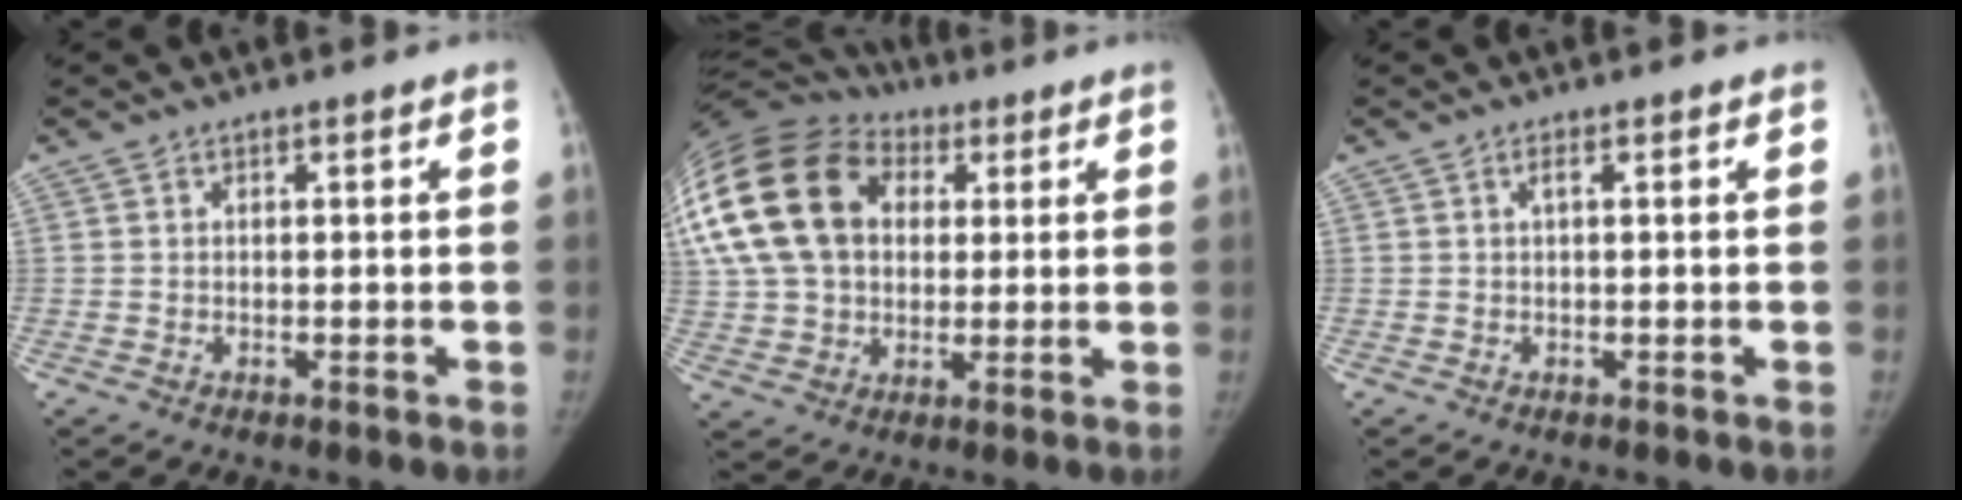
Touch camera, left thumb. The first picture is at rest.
{"total": 27.7, "force": [6.7, 20.3, 17.6], "torque": [-0.397, 0.061, 0.132]}
{"total": 1.1, "force": [0.3, 0.2, 1.0], "torque": [-0.024, 0.004, 0.003]}